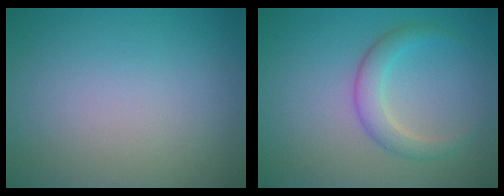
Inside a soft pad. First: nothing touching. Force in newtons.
{"total": 2.7, "press": 2.7, "slide": 0.1}